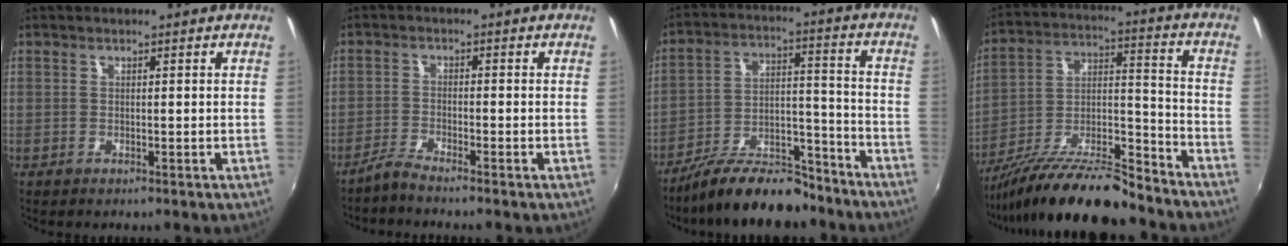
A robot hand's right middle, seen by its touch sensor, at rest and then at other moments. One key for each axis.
{"total": 2.6, "fx": -2.5, "fy": -0.4, "fz": 0.8, "tx": -0.028, "ty": -0.002, "tz": -0.052}
{"total": 16.2, "fx": -13.3, "fy": 5.0, "fz": 7.8, "tx": -0.142, "ty": 0.013, "tz": -0.207}
{"total": 19.2, "fx": -15.9, "fy": 3.9, "fz": 10.0, "tx": -0.185, "ty": -0.006, "tz": -0.263}